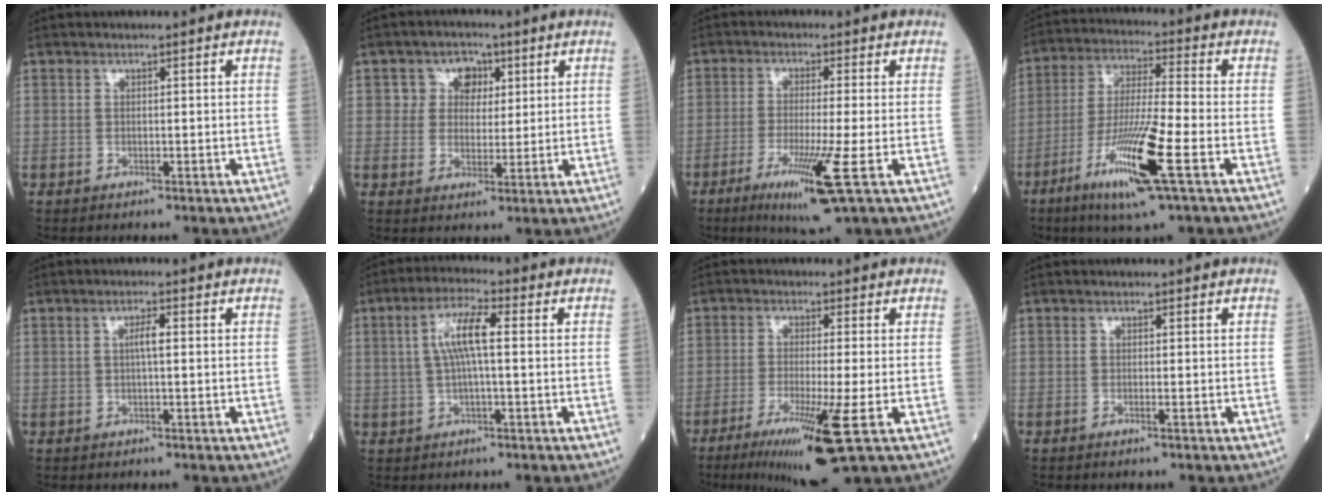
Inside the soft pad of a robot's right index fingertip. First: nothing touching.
{"total": 4.8, "force": [1.8, 4.2, 1.6], "torque": [-0.014, 0.013, 0.027]}
{"total": 9.3, "force": [-4.0, -0.9, 8.4], "torque": [-0.151, -0.033, -0.070]}
{"total": 13.9, "force": [-6.1, 0.1, 12.5], "torque": [-0.248, -0.025, -0.113]}
{"total": 2.0, "force": [0.2, 0.2, 2.0], "torque": [-0.037, 0.003, 0.001]}
{"total": 6.6, "force": [0.9, 1.1, 6.5], "torque": [-0.132, 0.016, 0.016]}
{"total": 10.8, "force": [-5.2, -0.7, 9.4], "torque": [-0.167, -0.037, -0.087]}
{"total": 0.7, "force": [-0.4, -0.1, 0.5], "torque": [-0.008, 0.000, -0.007]}